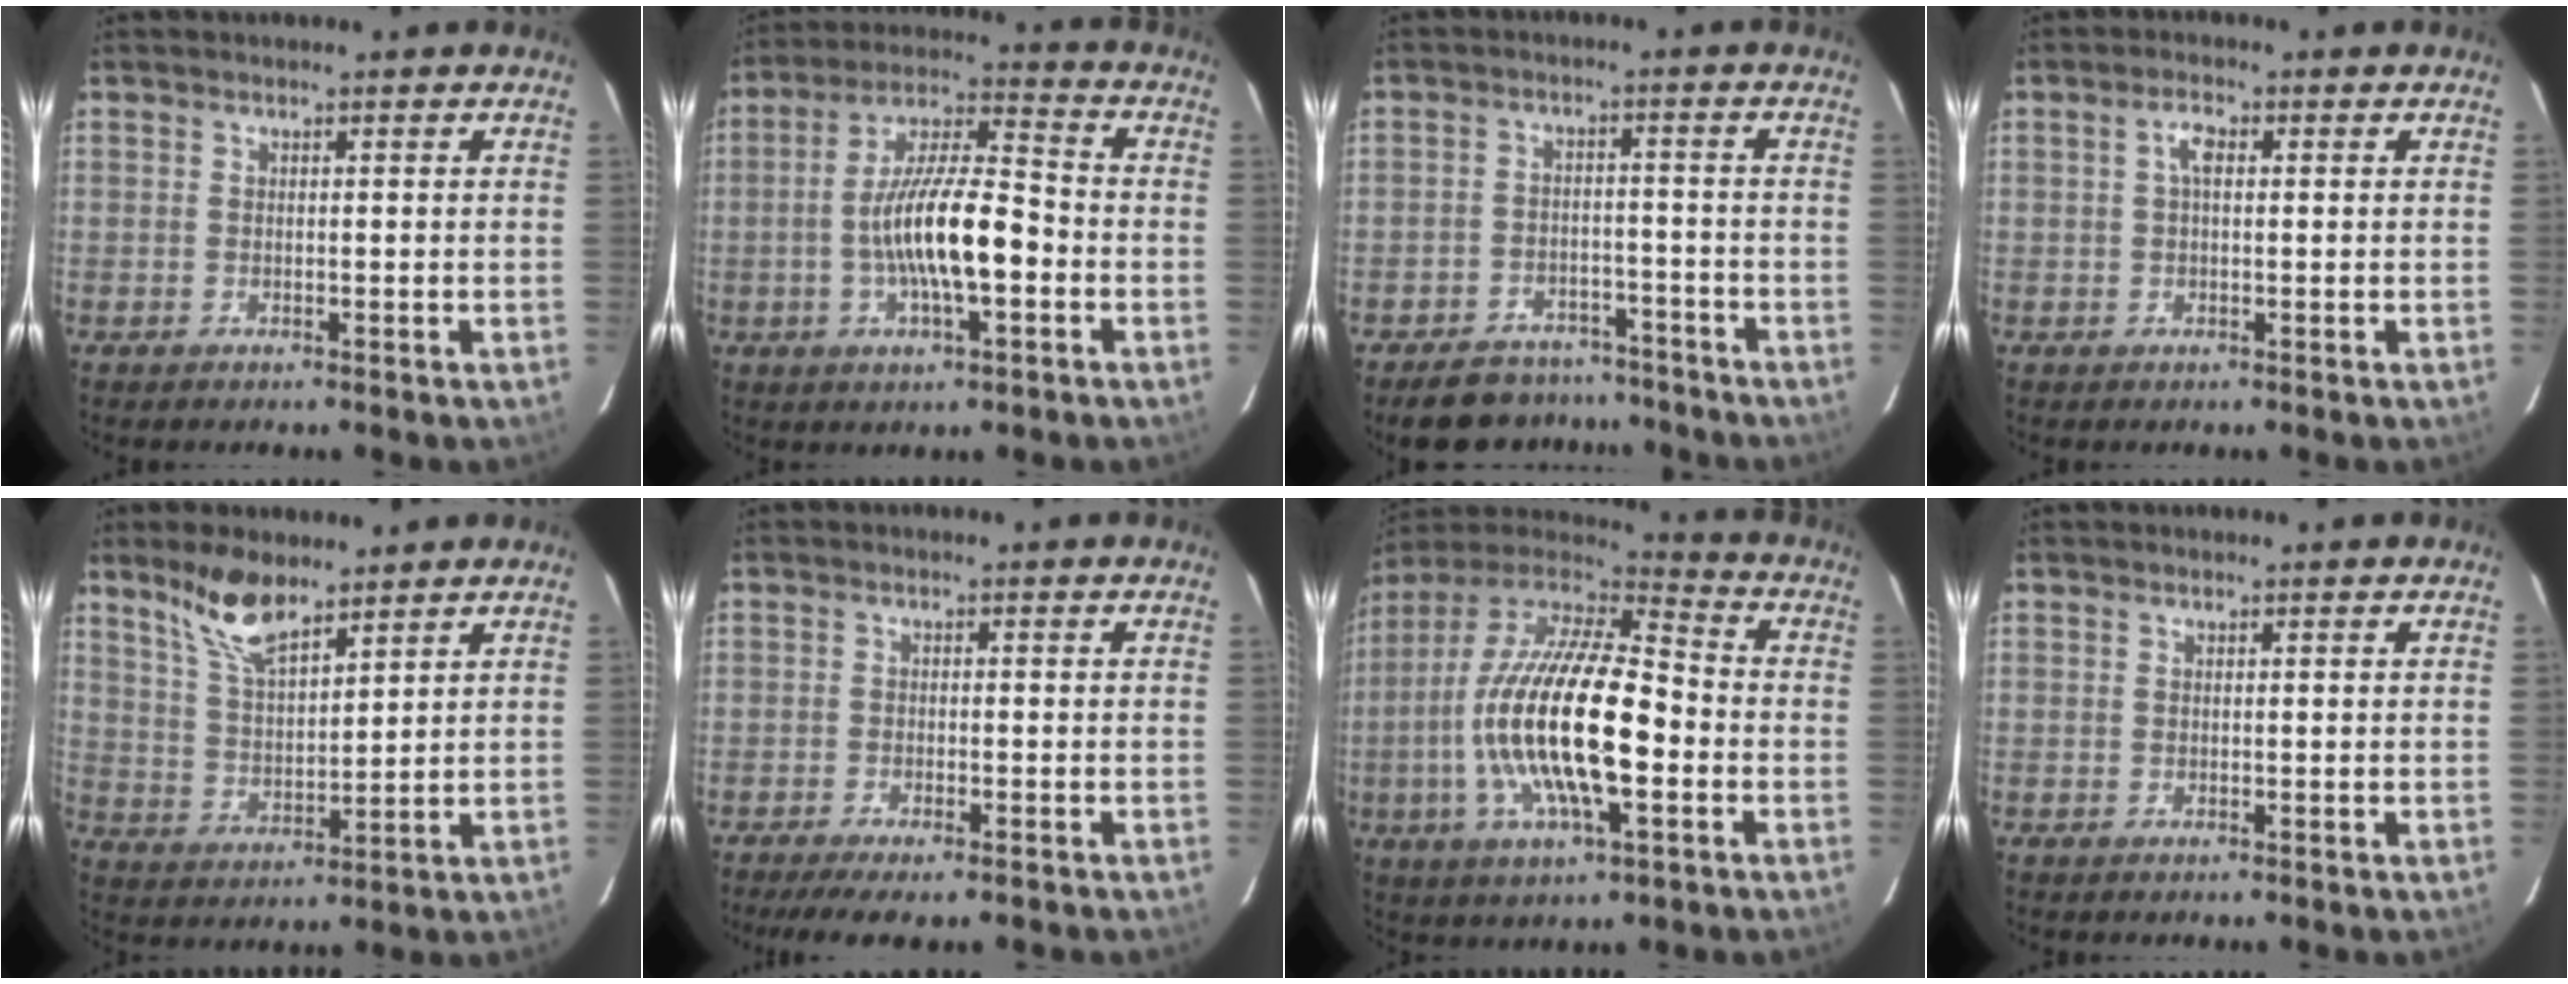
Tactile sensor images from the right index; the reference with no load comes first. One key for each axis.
{"total": 13.7, "fx": -3.3, "fy": 3.7, "fz": 12.8, "tx": -0.239, "ty": 0.006, "tz": -0.061}
{"total": 12.1, "fx": -10.2, "fy": 5.6, "fz": 3.4, "tx": -0.090, "ty": 0.021, "tz": -0.133}
{"total": 2.5, "fx": 0.5, "fy": 1.1, "fz": 2.1, "tx": -0.043, "ty": 0.009, "tz": 0.008}
{"total": 9.2, "fx": 6.9, "fy": 2.9, "fz": 5.3, "tx": -0.102, "ty": 0.007, "tz": 0.142}
{"total": 7.2, "fx": -5.7, "fy": 1.5, "fz": 4.1, "tx": -0.098, "ty": -0.024, "tz": -0.090}
{"total": 23.1, "fx": -4.0, "fy": 7.5, "fz": 21.5, "tx": -0.407, "ty": -0.017, "tz": -0.081}
{"total": 0.0}